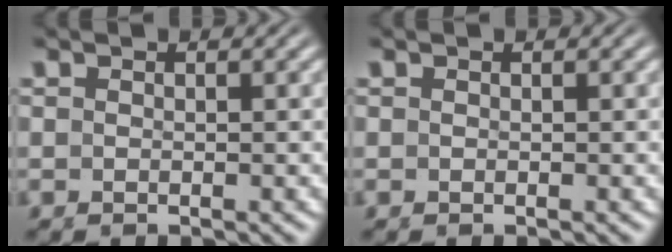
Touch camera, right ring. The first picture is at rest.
{"total": 0.0}